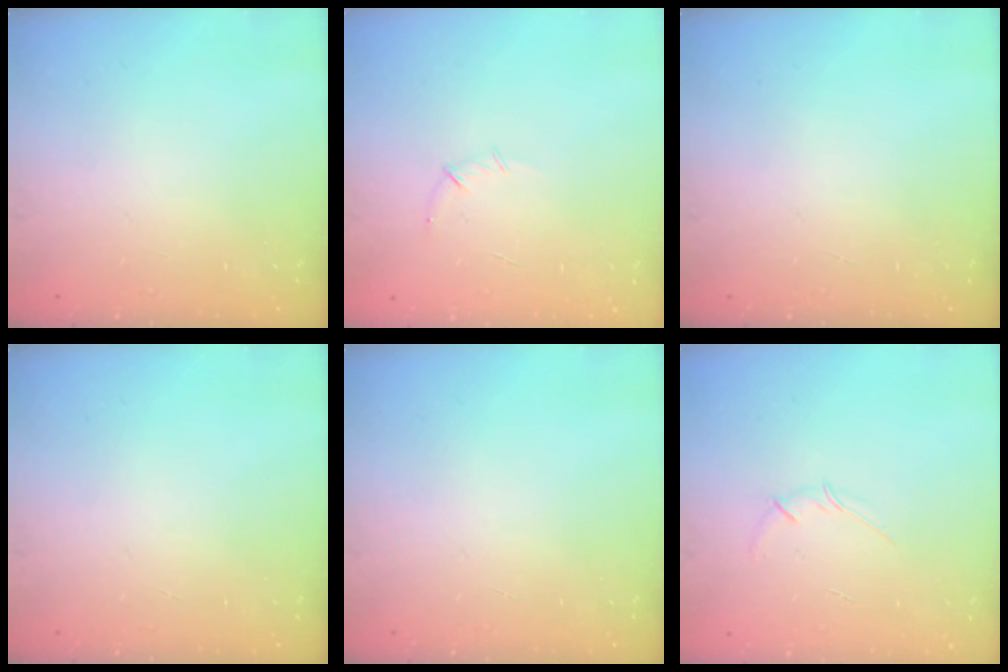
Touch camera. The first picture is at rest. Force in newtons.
{"total": 5.5, "press": 5.3, "slide": 1.4}
{"total": 0.0}
{"total": 0.0}
{"total": 0.0}
{"total": 2.7, "press": 2.6, "slide": 0.7}